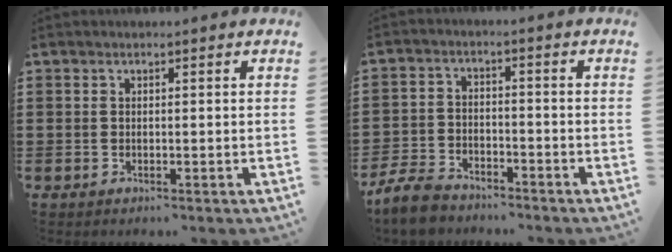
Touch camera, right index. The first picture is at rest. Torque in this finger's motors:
{"motor_torque": [-0.94, 1.19, -1.05, -0.21]}